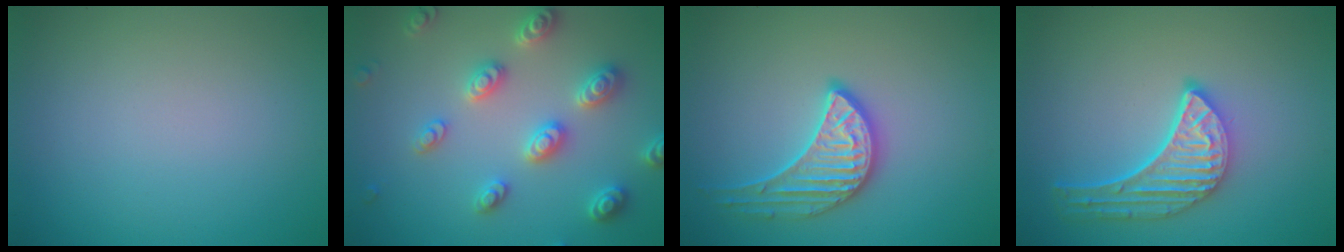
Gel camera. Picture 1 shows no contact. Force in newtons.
{"total": 5.0, "press": 4.9, "slide": 1.0}
{"total": 3.3, "press": 3.3, "slide": 0.3}
{"total": 5.0, "press": 3.9, "slide": 3.2}